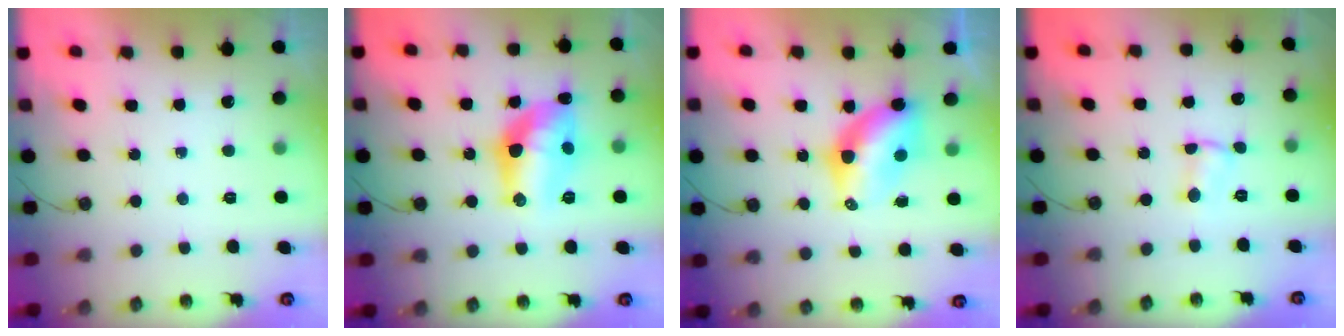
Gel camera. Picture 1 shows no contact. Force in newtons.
{"total": 14.6, "press": 14.1, "slide": 3.5}
{"total": 7.7, "press": 7.7, "slide": 0.6}
{"total": 1.7, "press": 1.6, "slide": 0.5}